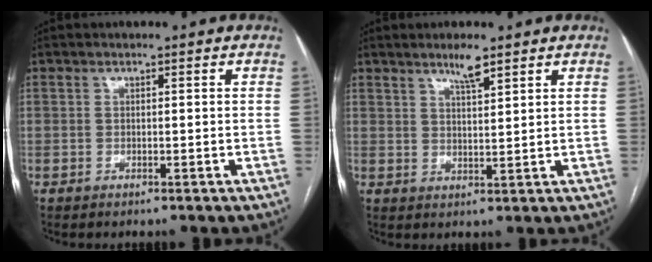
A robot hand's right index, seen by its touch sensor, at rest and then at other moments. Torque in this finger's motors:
{"motor_torque": [0.18, 0.23, 0.04, 0.02]}